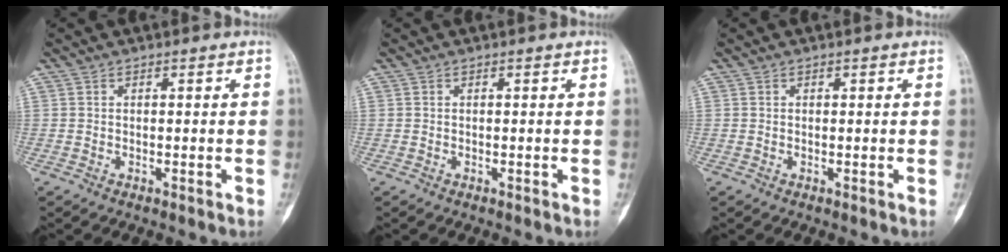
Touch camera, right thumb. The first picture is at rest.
{"total": 0.0}
{"total": 0.0}